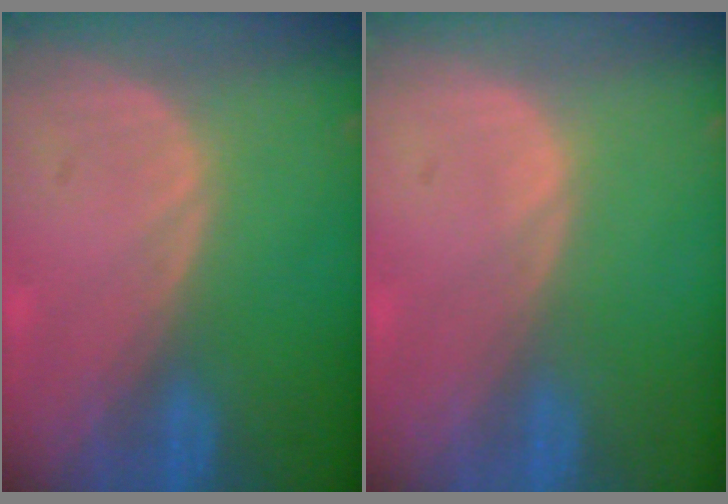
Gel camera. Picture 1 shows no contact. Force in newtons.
{"total": 0.0}